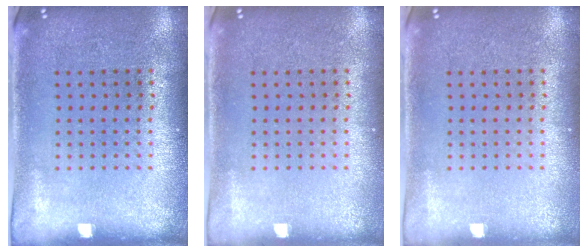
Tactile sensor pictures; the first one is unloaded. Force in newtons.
{"total": 0.0}
{"total": 0.0}